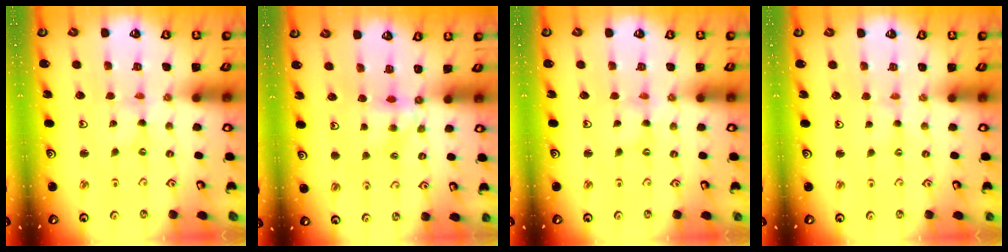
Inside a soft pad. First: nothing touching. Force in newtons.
{"total": 4.6, "press": 4.5, "slide": 0.8}
{"total": 0.0}
{"total": 2.6, "press": 2.6, "slide": 0.4}